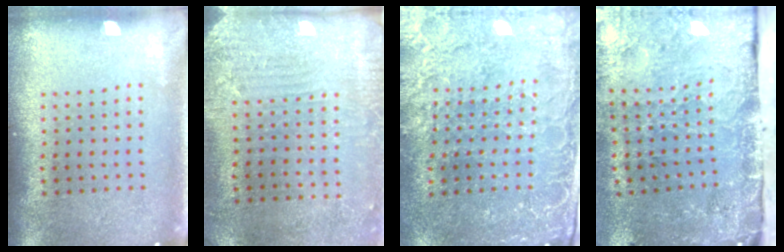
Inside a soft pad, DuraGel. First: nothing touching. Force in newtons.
{"total": 2.8, "press": 2.3, "slide": 1.5}
{"total": 2.9, "press": 2.8, "slide": 0.8}
{"total": 5.0, "press": 3.7, "slide": 3.4}